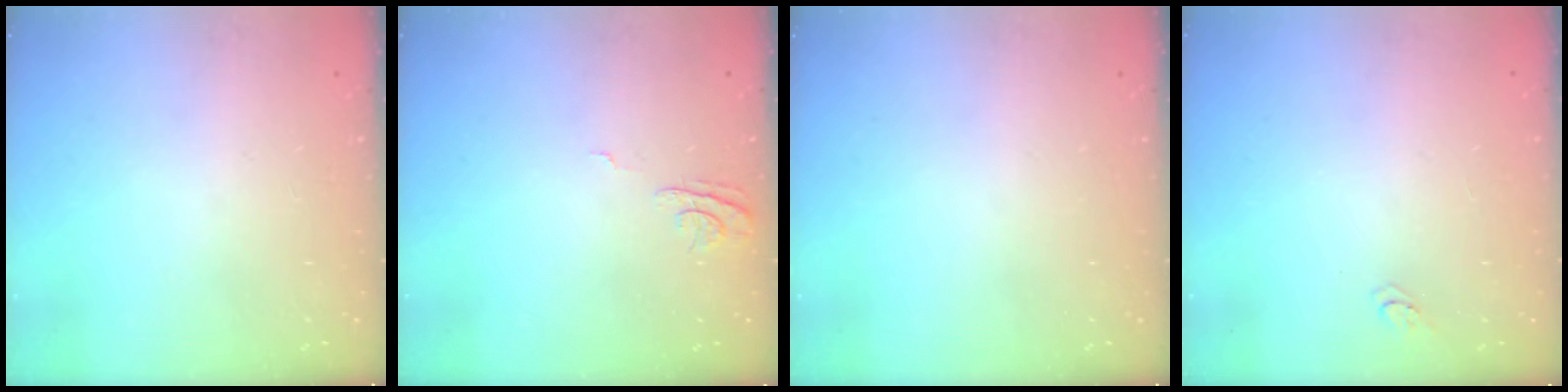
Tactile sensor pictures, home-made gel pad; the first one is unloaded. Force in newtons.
{"total": 6.0, "press": 6.0, "slide": 0.7}
{"total": 0.0}
{"total": 3.1, "press": 3.1, "slide": 0.4}